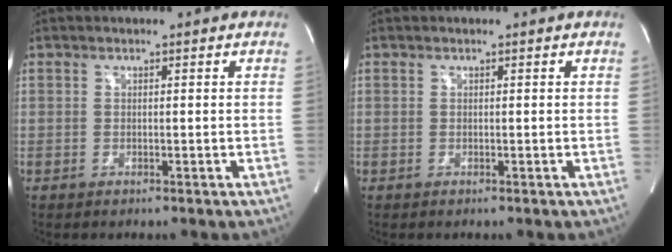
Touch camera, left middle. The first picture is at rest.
{"total": 0.0}